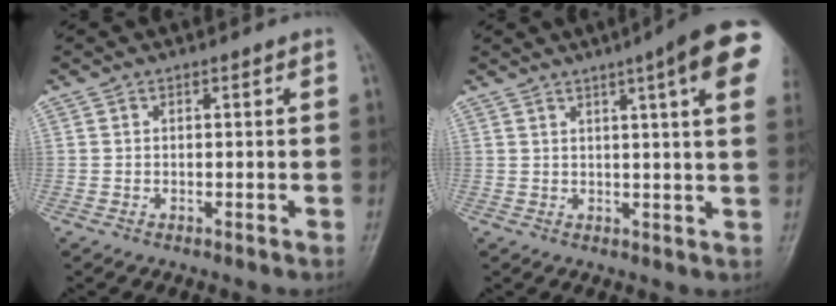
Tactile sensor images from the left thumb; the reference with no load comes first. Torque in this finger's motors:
{"motor_torque": [0.93, 0.98, 1.89, -0.89, 0.23]}